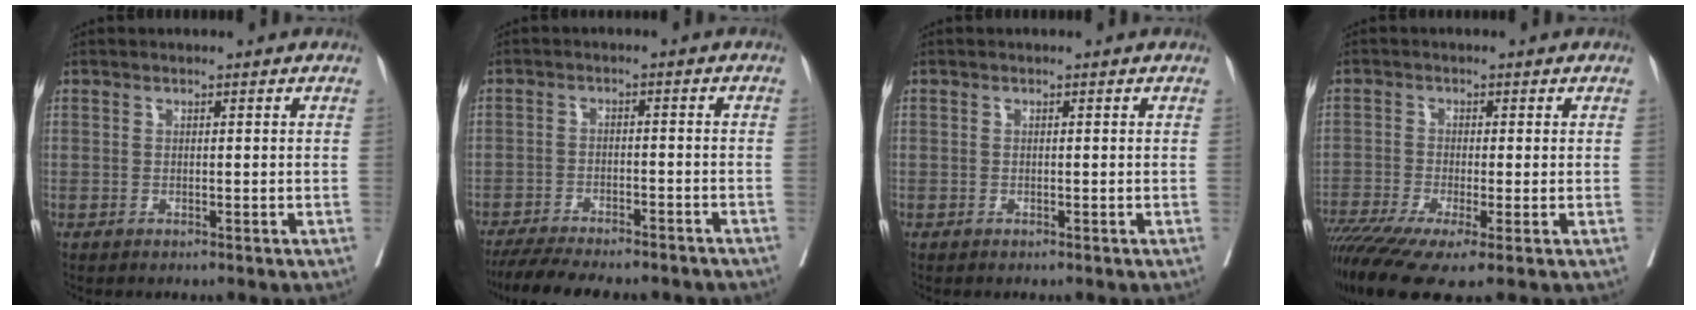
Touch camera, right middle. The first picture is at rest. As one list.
[{"total": 16.1, "force": [-14.1, 3.3, 7.0], "torque": [-0.131, -0.016, -0.192]}, {"total": 0.9, "force": [-0.2, 0.8, -0.1], "torque": [0.002, 0.006, -0.008]}, {"total": 10.4, "force": [-7.0, 1.2, 7.6], "torque": [-0.139, -0.017, -0.121]}]